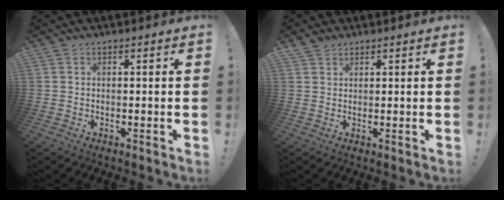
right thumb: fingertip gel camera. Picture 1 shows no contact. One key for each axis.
{"total": 2.4, "fx": 2.1, "fy": 1.1, "fz": 0.5, "tx": 0.005, "ty": -0.016, "tz": 0.036}